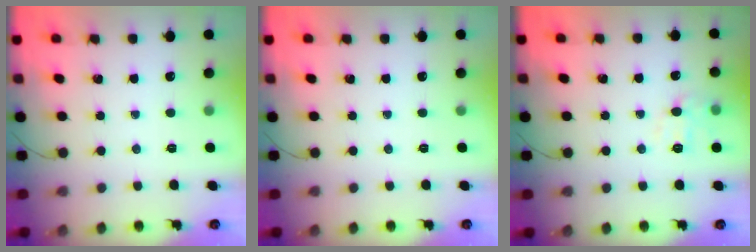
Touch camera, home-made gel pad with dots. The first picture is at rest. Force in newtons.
{"total": 0.0}
{"total": 8.0, "press": 7.9, "slide": 1.3}